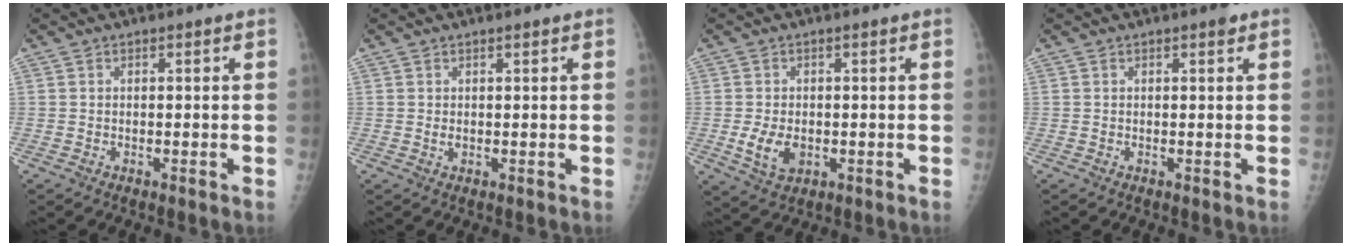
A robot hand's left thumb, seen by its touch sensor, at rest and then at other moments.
{"total": 1.2, "force": [0.6, 0.5, 1.0], "torque": [-0.014, -0.002, 0.013]}
{"total": 5.3, "force": [-0.9, 3.5, 3.9], "torque": [-0.068, -0.008, -0.009]}
{"total": 0.9, "force": [0.6, 0.2, 0.7], "torque": [-0.009, -0.002, 0.008]}